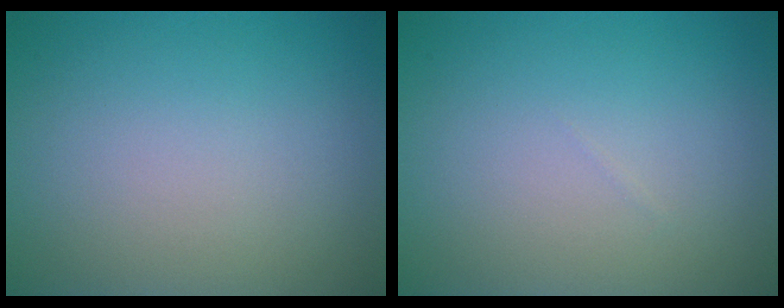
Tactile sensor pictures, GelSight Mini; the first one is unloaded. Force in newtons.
{"total": 0.0}